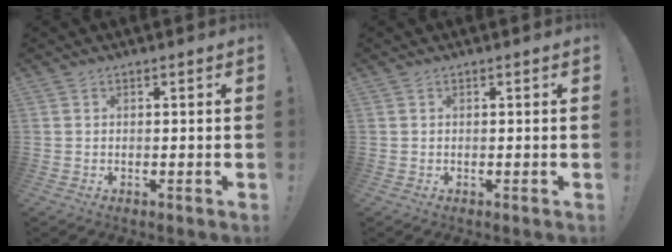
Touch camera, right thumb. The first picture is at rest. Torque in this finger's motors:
{"motor_torque": [-0.07, -0.05, -0.01, 0.01, 0.00]}